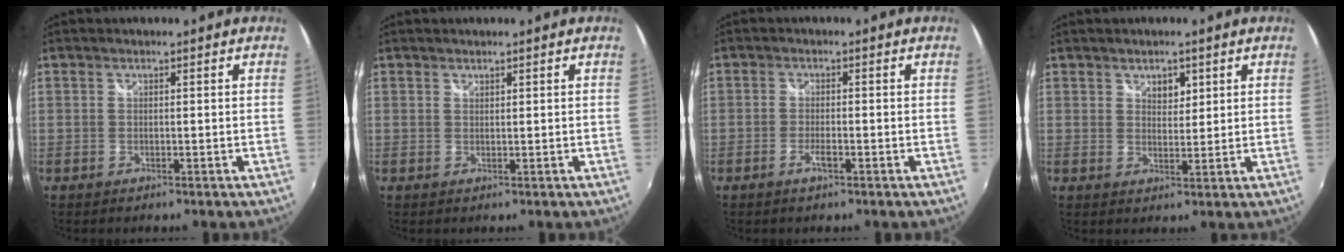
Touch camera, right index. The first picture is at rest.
{"total": 0.6, "force": [0.5, 0.1, 0.0], "torque": [0.001, 0.000, 0.010]}
{"total": 2.1, "force": [-1.2, 0.5, 1.7], "torque": [-0.040, -0.003, -0.024]}
{"total": 2.9, "force": [1.7, 1.9, 1.5], "torque": [-0.016, 0.003, 0.028]}